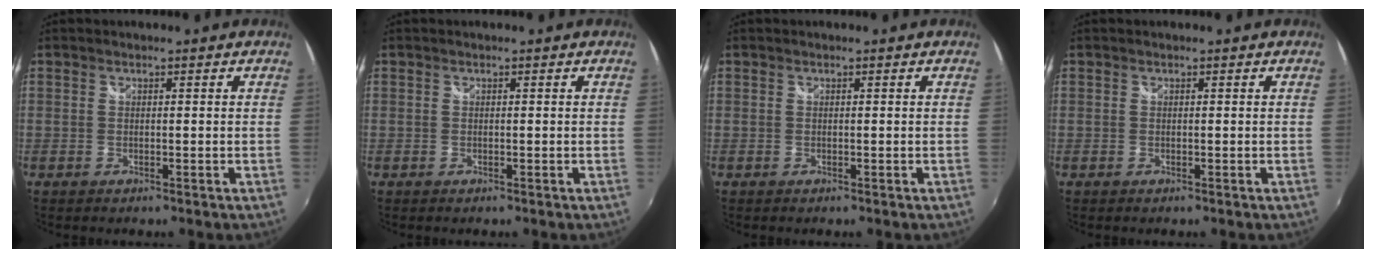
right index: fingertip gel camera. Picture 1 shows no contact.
{"total": 0.0}
{"total": 0.0}
{"total": 0.0}